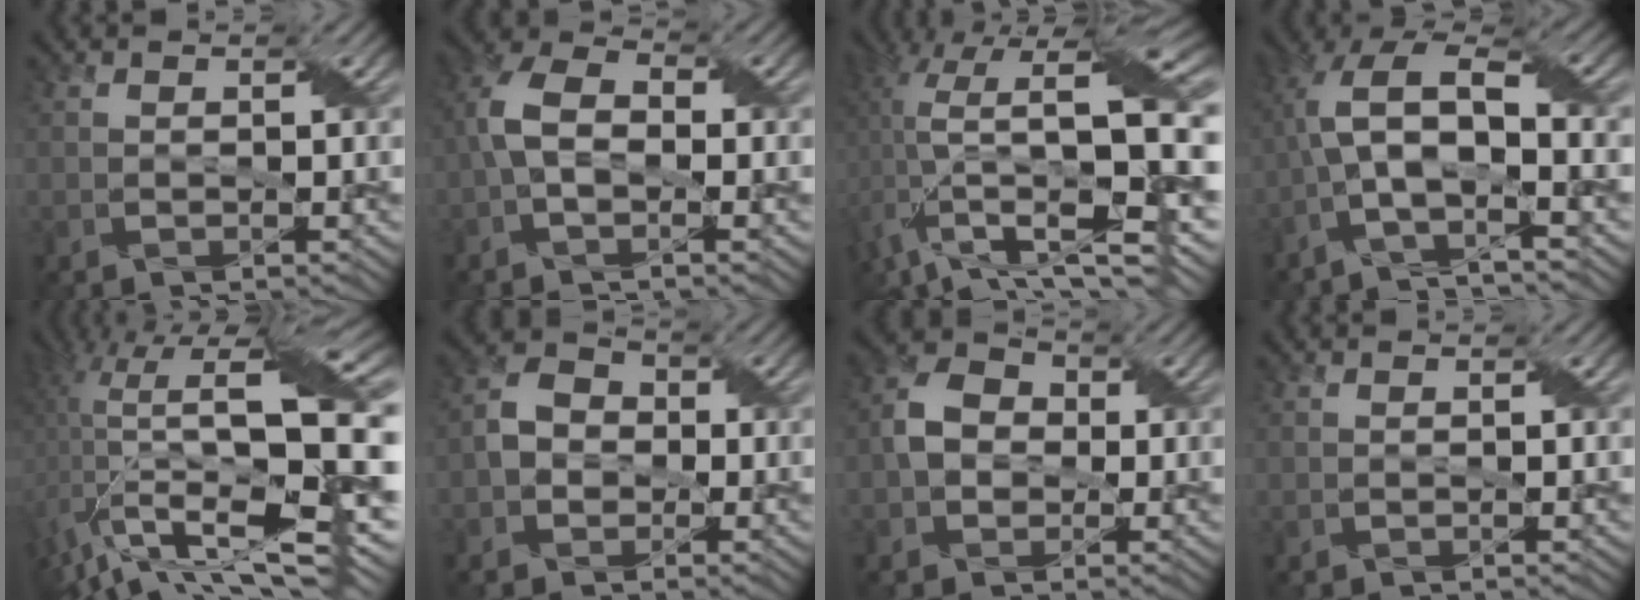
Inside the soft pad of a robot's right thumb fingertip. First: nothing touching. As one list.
[{"total": 6.3, "force": [-0.5, 3.7, 5.1], "torque": [-0.114, 0.015, -0.020]}, {"total": 18.1, "force": [0.4, 6.6, 16.9], "torque": [-0.313, -0.026, 0.023]}, {"total": 10.4, "force": [-2.2, 3.8, 9.4], "torque": [-0.206, 0.011, -0.048]}, {"total": 17.1, "force": [-0.9, 5.7, 16.1], "torque": [-0.315, 0.000, -0.024]}, {"total": 4.3, "force": [-0.9, 3.7, 2.0], "torque": [-0.042, 0.010, -0.024]}, {"total": 4.8, "force": [-0.4, 4.1, 2.5], "torque": [-0.054, 0.010, -0.017]}, {"total": 0.0}]